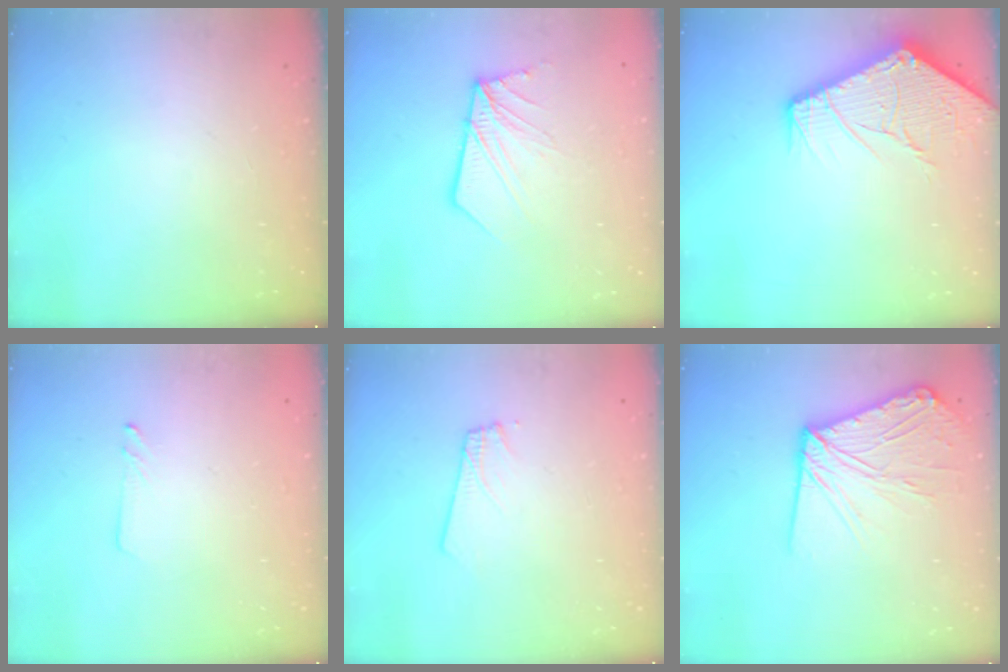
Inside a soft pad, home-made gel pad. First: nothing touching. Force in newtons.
{"total": 9.9, "press": 9.8, "slide": 1.2}
{"total": 16.7, "press": 16.7, "slide": 1.1}
{"total": 1.8, "press": 1.7, "slide": 0.0}
{"total": 2.4, "press": 2.4, "slide": 0.3}
{"total": 13.3, "press": 13.2, "slide": 1.6}